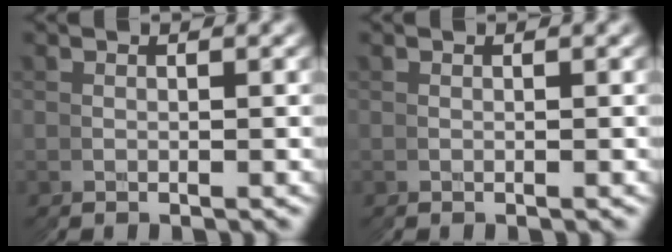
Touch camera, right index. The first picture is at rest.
{"total": 0.0}